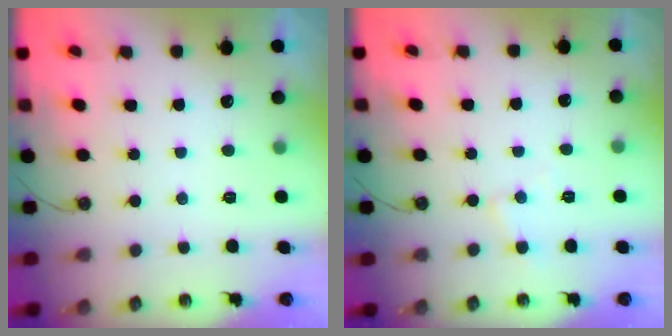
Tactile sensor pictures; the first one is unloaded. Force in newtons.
{"total": 5.2, "press": 5.2, "slide": 0.7}